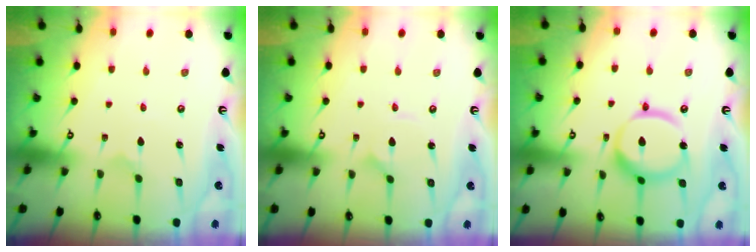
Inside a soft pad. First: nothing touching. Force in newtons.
{"total": 0.9, "press": 0.9, "slide": 0.0}
{"total": 14.2, "press": 14.1, "slide": 1.5}